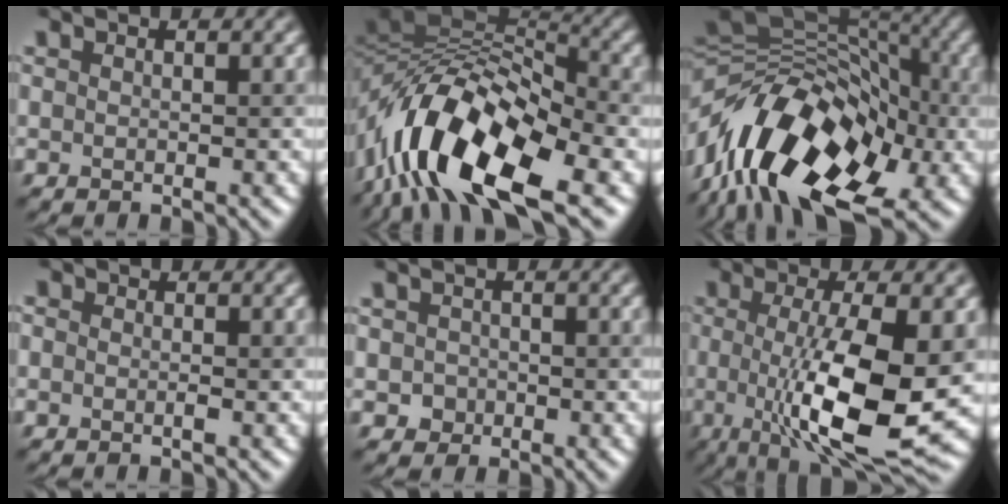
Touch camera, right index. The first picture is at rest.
{"total": 14.2, "force": [-6.0, 6.2, 11.2], "torque": [-0.192, 0.023, -0.118]}
{"total": 16.1, "force": [-6.0, 9.9, 11.3], "torque": [-0.208, 0.014, -0.112]}
{"total": 0.7, "force": [-0.2, 0.5, 0.5], "torque": [-0.009, 0.007, -0.009]}
{"total": 1.5, "force": [-0.2, 1.5, 0.0], "torque": [0.020, 0.006, -0.006]}
{"total": 10.3, "force": [-1.5, 2.9, 9.8], "torque": [-0.167, -0.016, -0.017]}